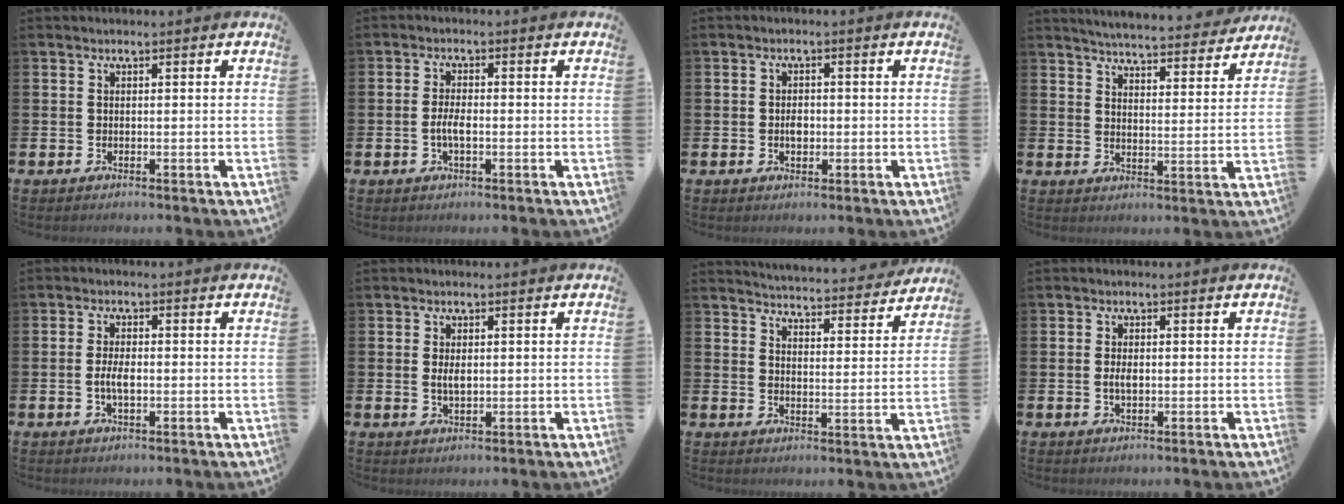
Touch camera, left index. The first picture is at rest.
{"total": 2.5, "force": [-0.6, 1.0, 2.3], "torque": [-0.045, -0.003, -0.015]}
{"total": 2.0, "force": [-0.1, 1.3, 1.5], "torque": [-0.009, -0.003, -0.008]}
{"total": 5.5, "force": [5.5, 0.2, 0.7], "torque": [-0.017, -0.046, 0.091]}
{"total": 3.0, "force": [-0.4, 1.3, 2.6], "torque": [-0.037, -0.003, -0.011]}
{"total": 2.0, "force": [0.3, 1.0, 1.7], "torque": [-0.024, 0.000, 0.001]}
{"total": 4.9, "force": [4.9, 0.3, 0.3], "torque": [-0.017, -0.044, 0.082]}
{"total": 1.8, "force": [-0.1, 0.9, 1.6], "torque": [-0.027, 0.001, -0.003]}